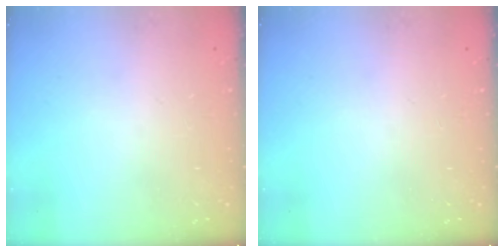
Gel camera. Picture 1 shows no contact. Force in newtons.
{"total": 0.0}